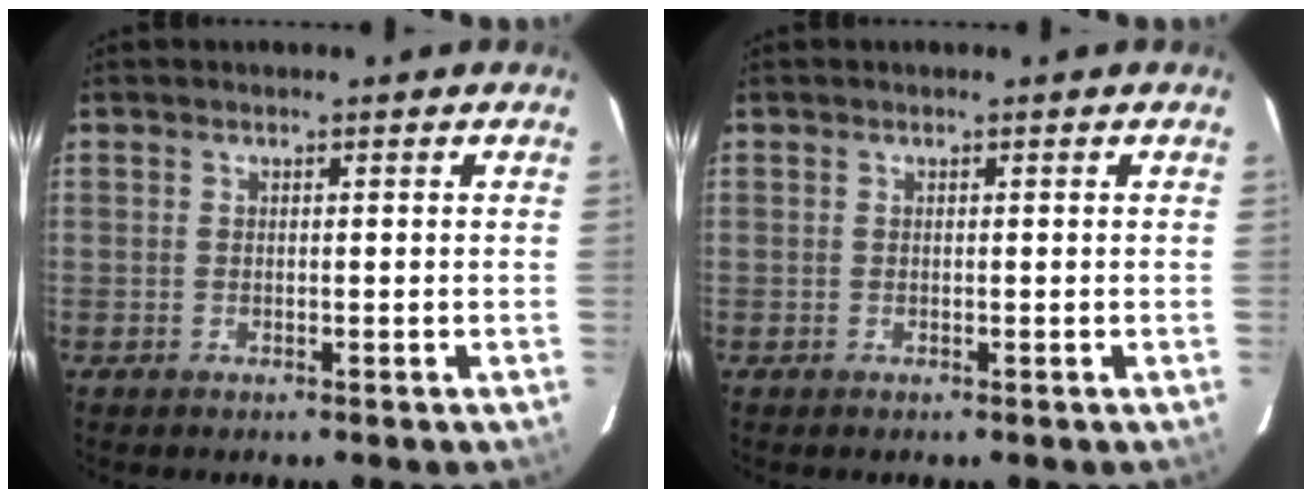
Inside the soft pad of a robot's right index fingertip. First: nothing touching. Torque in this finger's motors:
{"motor_torque": [-0.01, -0.01, 0.01, 0.00]}